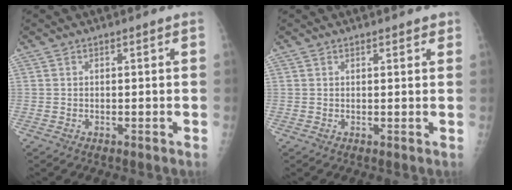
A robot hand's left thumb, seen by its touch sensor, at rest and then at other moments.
{"total": 1.7, "force": [1.4, 0.5, 0.9], "torque": [-0.006, -0.003, 0.017]}